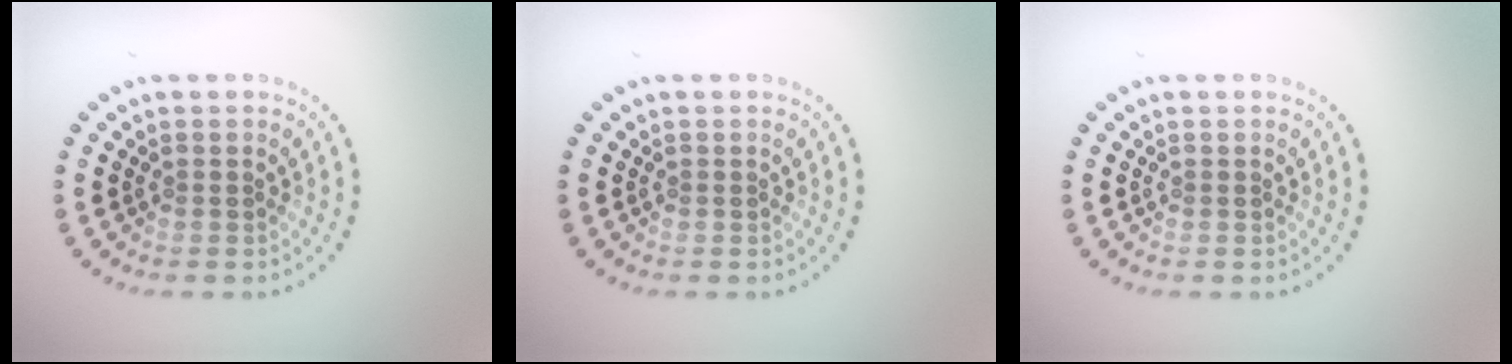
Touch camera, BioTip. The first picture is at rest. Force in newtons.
{"total": 0.0}
{"total": 0.0}